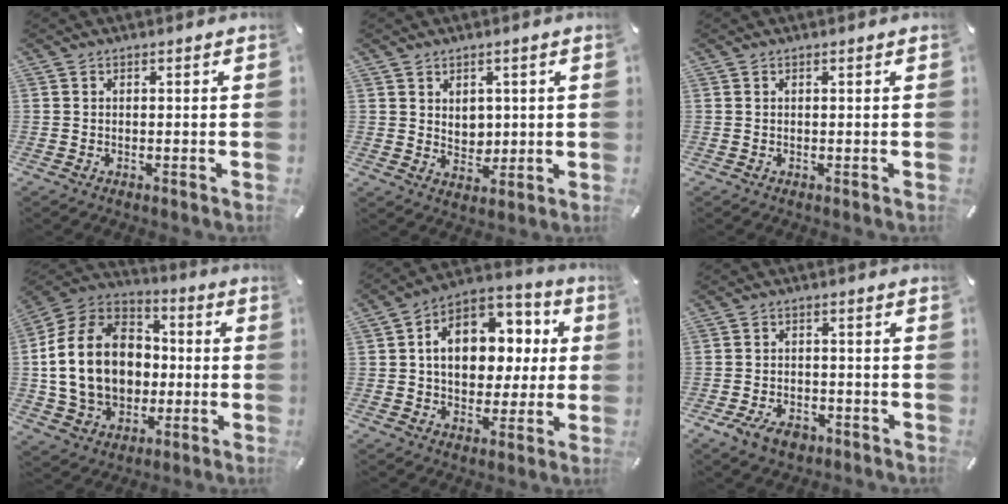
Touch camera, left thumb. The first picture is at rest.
{"total": 4.5, "force": [1.7, 4.0, 1.1], "torque": [0.000, -0.012, 0.027]}
{"total": 0.0}
{"total": 19.4, "force": [-1.2, 15.7, 11.4], "torque": [-0.250, 0.016, -0.016]}
{"total": 14.1, "force": [1.5, 11.1, 8.7], "torque": [-0.140, -0.009, 0.030]}
{"total": 5.8, "force": [-3.3, 3.5, 3.2], "torque": [-0.075, 0.013, -0.063]}